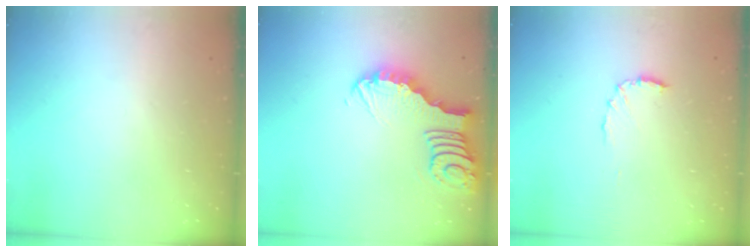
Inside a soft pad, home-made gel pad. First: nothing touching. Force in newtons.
{"total": 3.8, "press": 3.8, "slide": 0.3}
{"total": 6.8, "press": 6.8, "slide": 0.7}